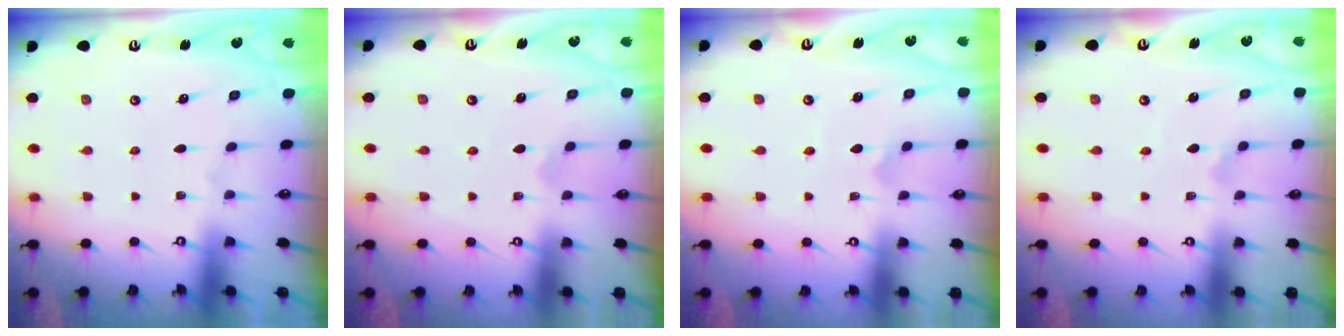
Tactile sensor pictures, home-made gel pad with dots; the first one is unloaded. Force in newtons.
{"total": 2.8, "press": 2.8, "slide": 0.3}
{"total": 2.3, "press": 2.3, "slide": 0.2}
{"total": 0.8, "press": 0.8, "slide": 0.1}